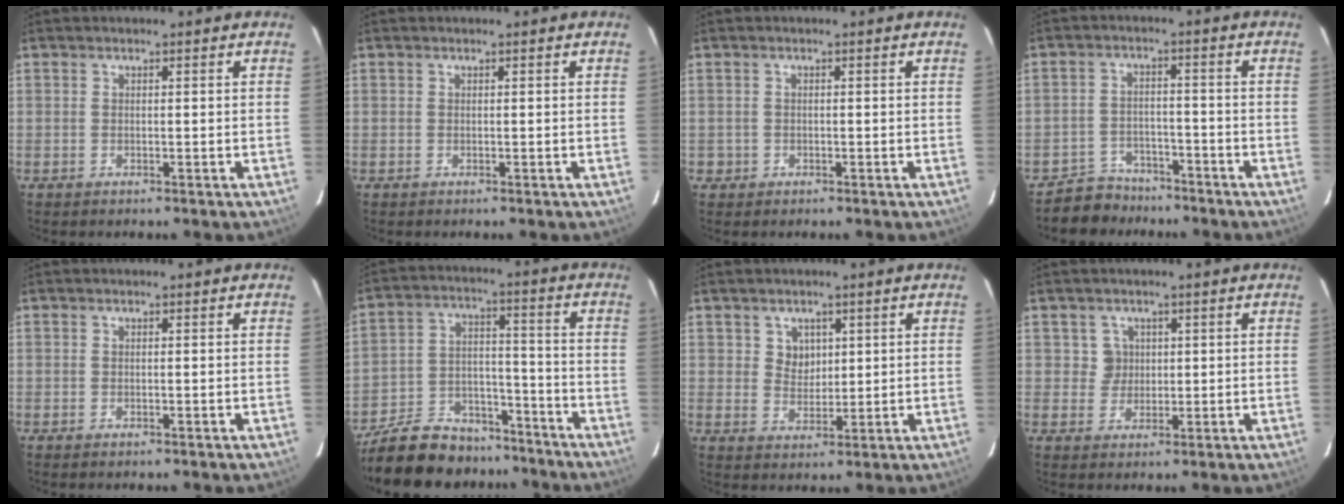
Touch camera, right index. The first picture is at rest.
{"total": 0.0}
{"total": 1.5, "force": [-0.5, 1.5, 0.0], "torque": [-0.001, 0.004, -0.004]}
{"total": 6.3, "force": [-5.3, 3.5, 0.2], "torque": [-0.024, 0.018, -0.084]}
{"total": 0.0}
{"total": 20.0, "force": [-16.6, 8.6, 7.0], "torque": [-0.166, 0.028, -0.249]}
{"total": 3.9, "force": [1.6, 3.5, 0.9], "torque": [-0.011, 0.007, 0.032]}
{"total": 3.2, "force": [0.9, 3.1, -0.1], "torque": [0.011, 0.012, 0.013]}